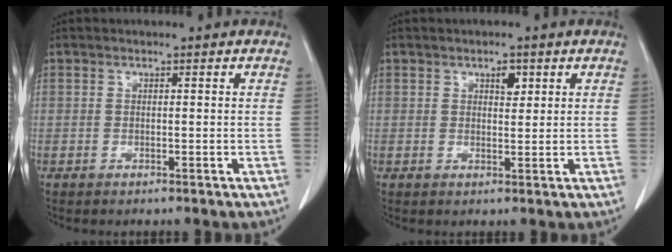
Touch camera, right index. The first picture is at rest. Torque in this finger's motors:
{"motor_torque": [0.00, 0.03, 0.00, 0.00]}